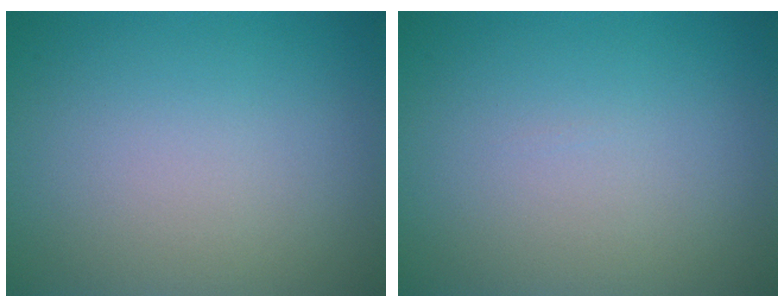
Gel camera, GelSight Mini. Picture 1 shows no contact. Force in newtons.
{"total": 0.0}